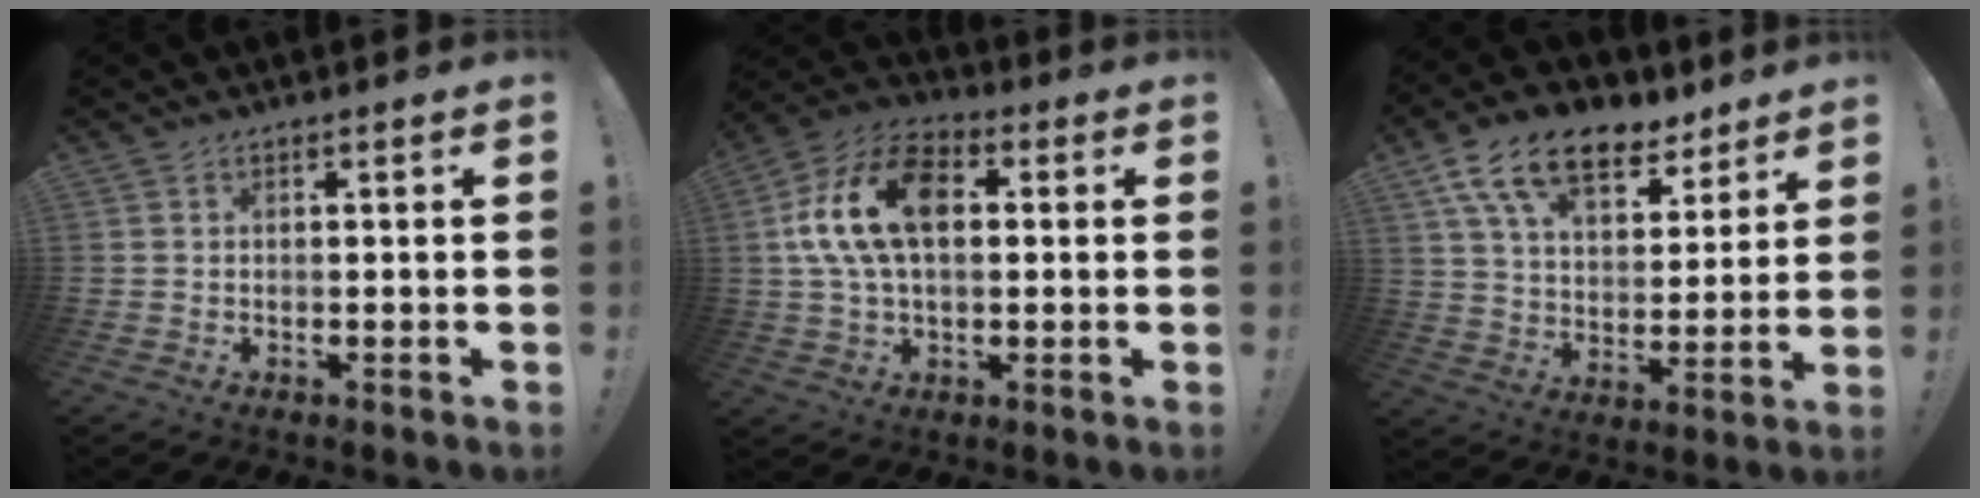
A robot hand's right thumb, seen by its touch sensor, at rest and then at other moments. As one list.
[{"total": 17.4, "force": [3.1, 10.8, 13.3], "torque": [-0.249, 0.009, 0.050]}, {"total": 16.8, "force": [10.2, 9.3, 9.5], "torque": [-0.157, -0.056, 0.185]}]